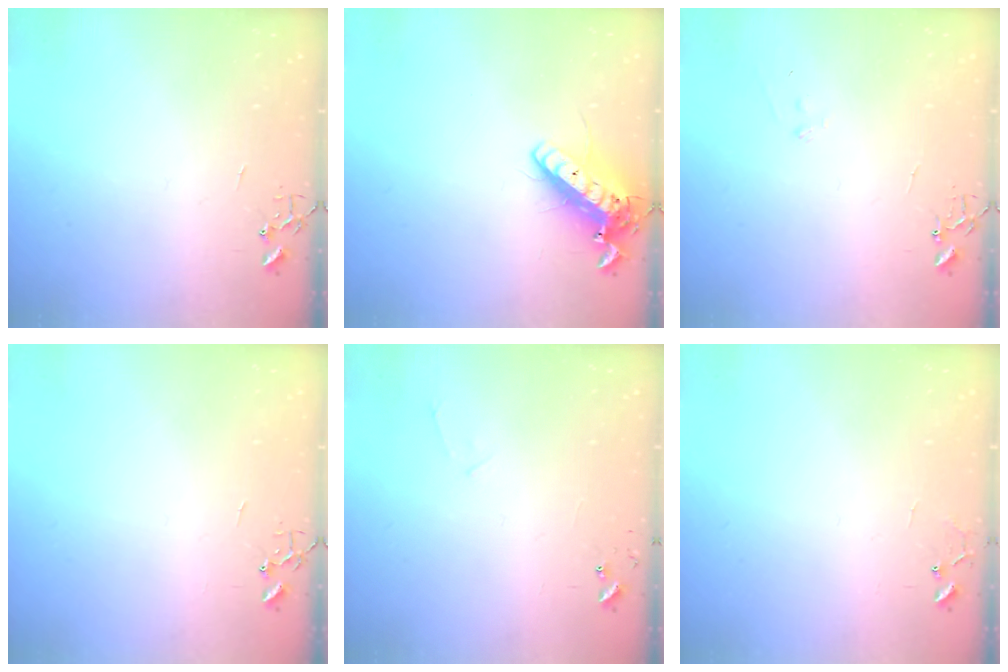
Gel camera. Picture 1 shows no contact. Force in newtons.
{"total": 14.4, "press": 14.1, "slide": 2.7}
{"total": 7.1, "press": 7.1, "slide": 0.7}
{"total": 0.0}
{"total": 4.8, "press": 4.8, "slide": 0.5}
{"total": 6.6, "press": 6.6, "slide": 0.5}